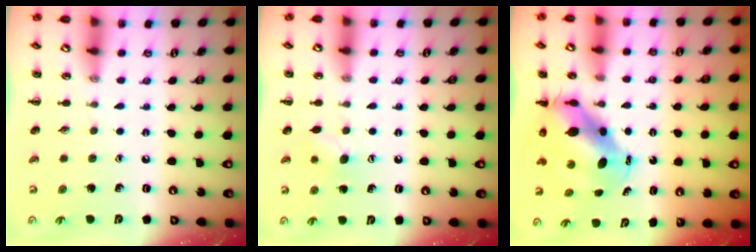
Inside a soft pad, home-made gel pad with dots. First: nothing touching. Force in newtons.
{"total": 6.2, "press": 6.0, "slide": 1.5}
{"total": 8.2, "press": 7.9, "slide": 2.1}